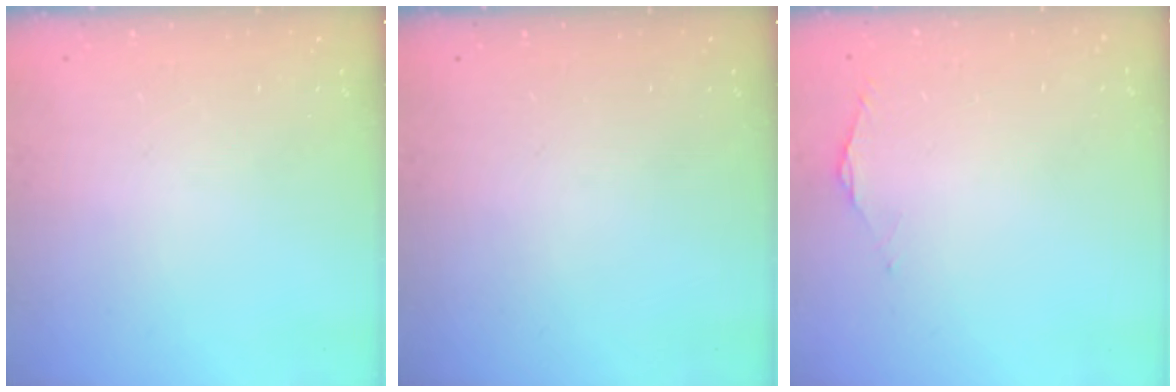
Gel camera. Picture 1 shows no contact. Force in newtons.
{"total": 0.0}
{"total": 1.3, "press": 1.3, "slide": 0.3}